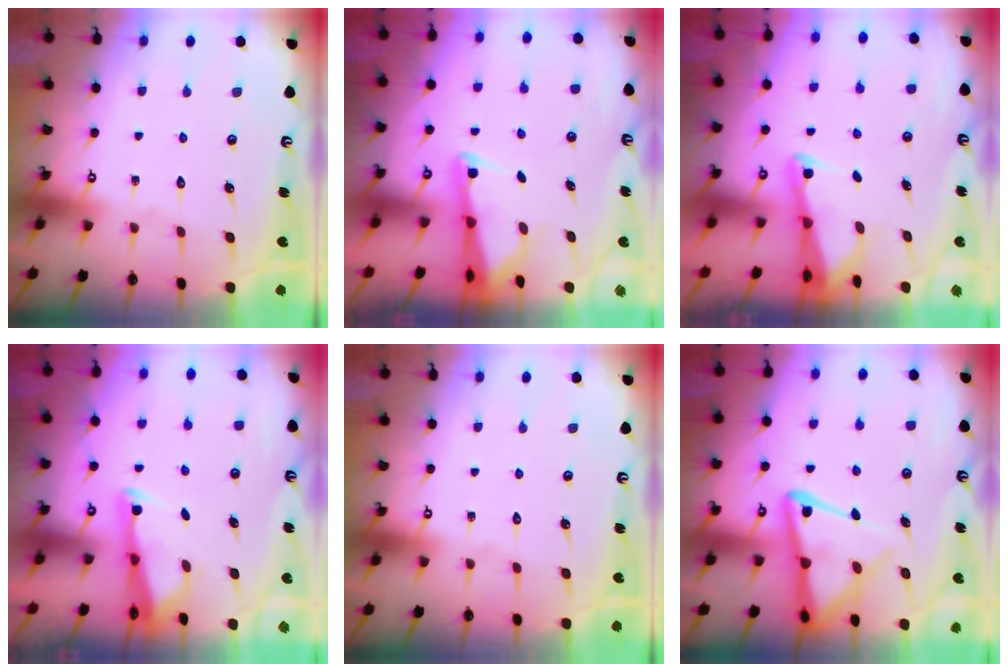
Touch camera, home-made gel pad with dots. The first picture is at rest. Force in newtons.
{"total": 2.5, "press": 2.4, "slide": 0.5}
{"total": 2.7, "press": 2.7, "slide": 0.2}
{"total": 2.9, "press": 2.8, "slide": 0.7}
{"total": 0.0}
{"total": 11.4, "press": 11.3, "slide": 1.3}